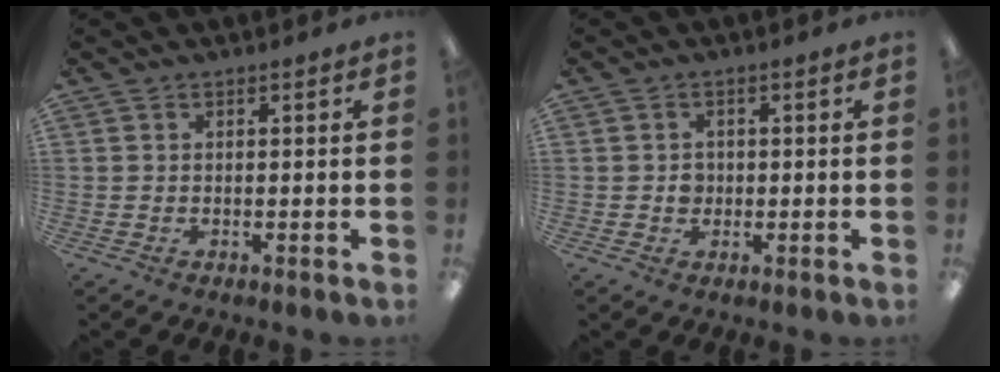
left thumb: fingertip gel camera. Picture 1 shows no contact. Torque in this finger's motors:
{"motor_torque": [-0.19, 0.23, 0.00, 0.01, 0.00]}